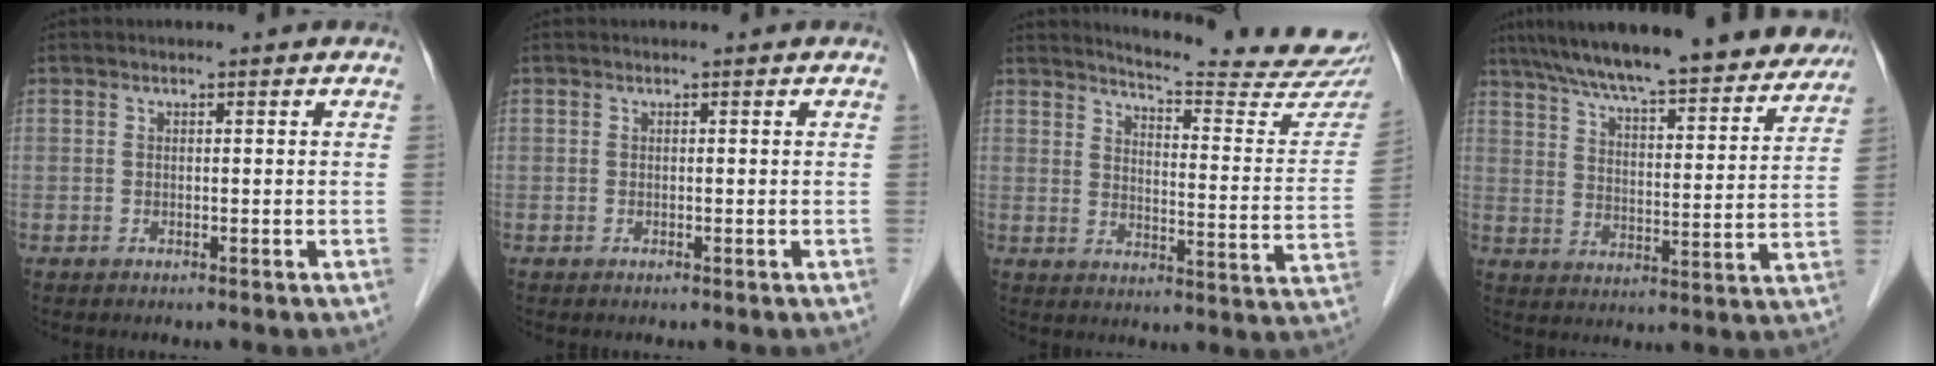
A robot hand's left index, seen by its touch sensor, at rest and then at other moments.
{"total": 0.0}
{"total": 19.3, "force": [18.6, 0.0, 5.2], "torque": [-0.073, -0.115, 0.216]}
{"total": 26.6, "force": [23.0, 4.9, 12.3], "torque": [-0.193, -0.008, 0.304]}